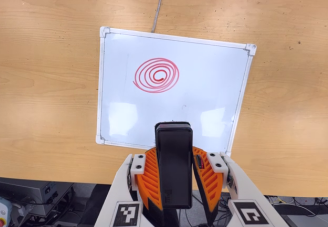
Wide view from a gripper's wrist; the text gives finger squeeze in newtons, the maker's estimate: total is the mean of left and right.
{"total": 8.2, "left": 6.1, "right": 10.3}